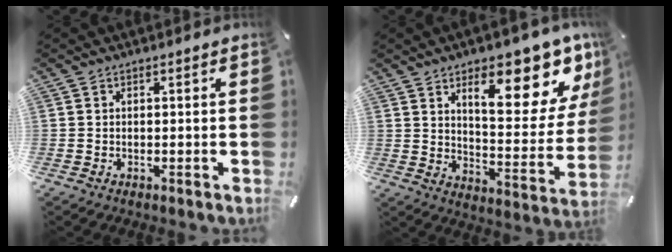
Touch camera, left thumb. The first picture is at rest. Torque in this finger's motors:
{"motor_torque": [2.67, 2.34, 1.76, -1.01, 0.14]}